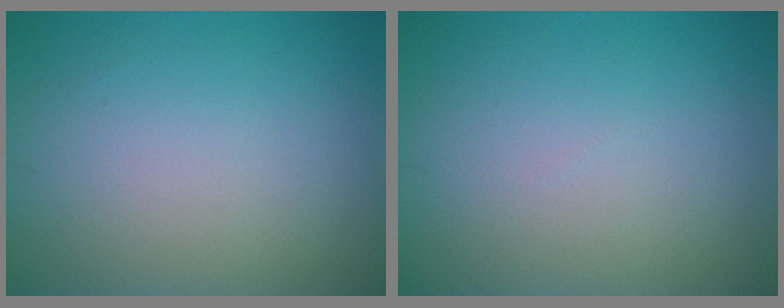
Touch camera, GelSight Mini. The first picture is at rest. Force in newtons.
{"total": 0.0}